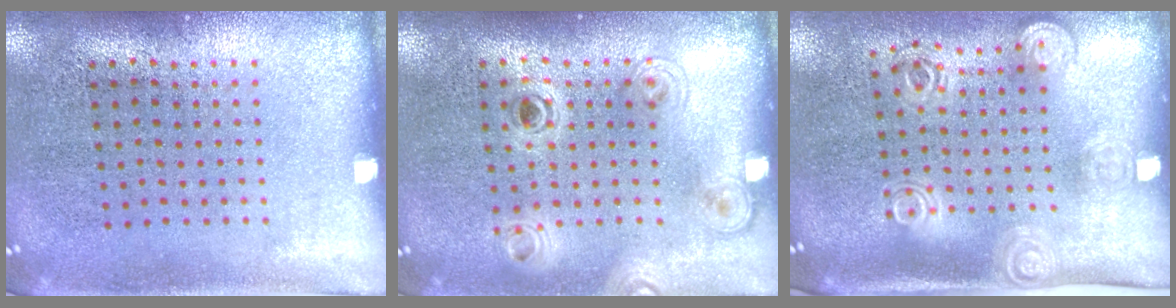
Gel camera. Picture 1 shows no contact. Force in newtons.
{"total": 1.2, "press": 1.2, "slide": 0.5}
{"total": 1.8, "press": 1.3, "slide": 1.3}